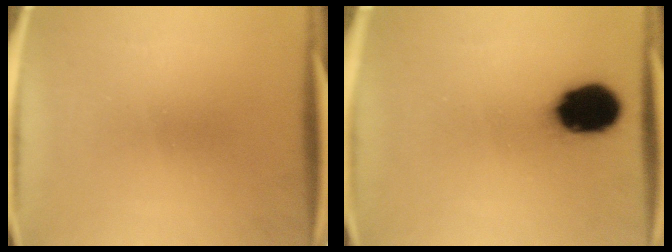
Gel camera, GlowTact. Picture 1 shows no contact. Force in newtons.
{"total": 14.5}